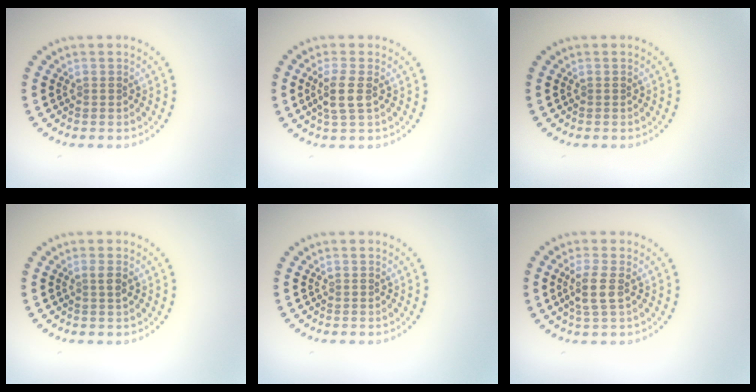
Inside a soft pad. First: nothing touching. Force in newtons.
{"total": 2.4, "press": 2.0, "slide": 1.3}
{"total": 0.0}
{"total": 1.1, "press": 0.9, "slide": 0.6}
{"total": 0.0}
{"total": 2.4, "press": 2.0, "slide": 1.3}